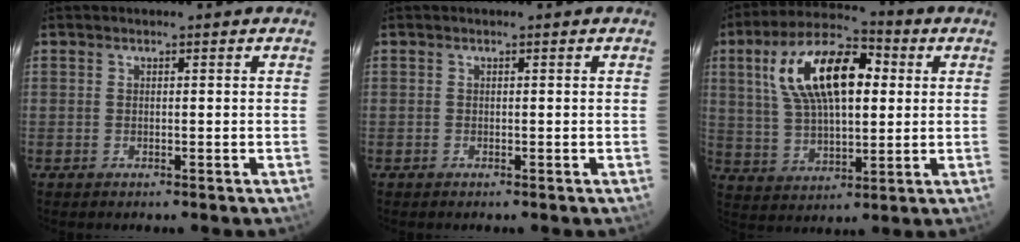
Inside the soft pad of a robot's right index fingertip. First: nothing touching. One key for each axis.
{"total": 0.0}
{"total": 17.9, "fx": 4.7, "fy": 8.5, "fz": 15.0, "tx": -0.277, "ty": 0.033, "tz": 0.085}